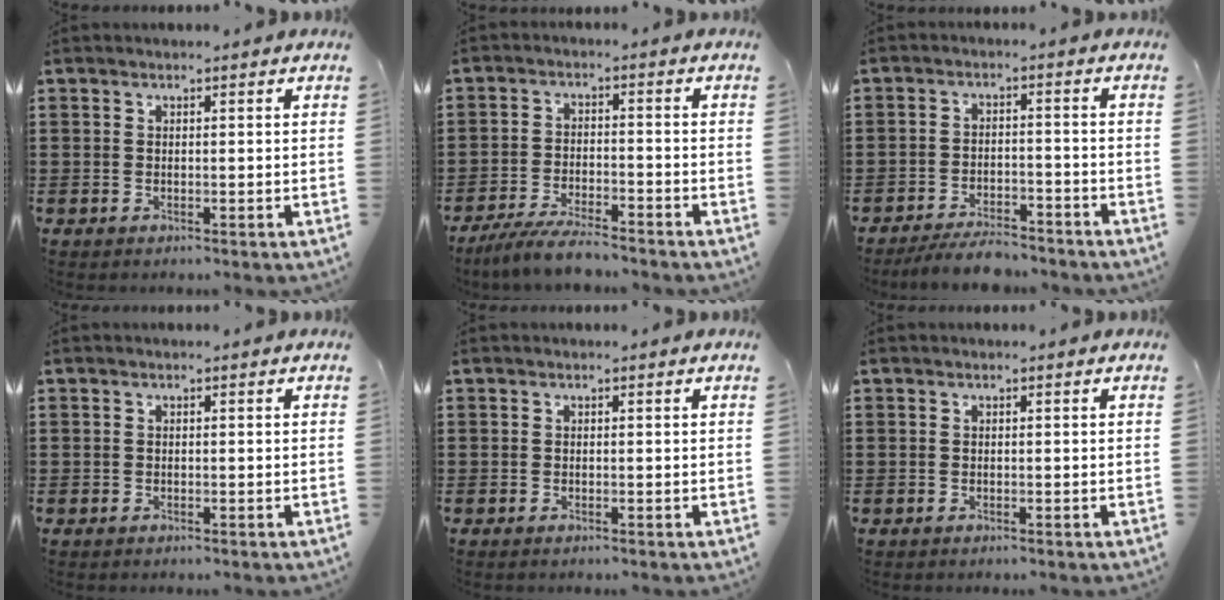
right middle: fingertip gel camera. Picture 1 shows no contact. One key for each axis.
{"total": 5.3, "fx": -4.9, "fy": 0.4, "fz": 2.0, "tx": -0.046, "ty": -0.008, "tz": -0.097}
{"total": 4.7, "fx": -4.4, "fy": 0.8, "fz": 1.5, "tx": -0.023, "ty": 0.004, "tz": -0.085}
{"total": 0.0}
{"total": 0.0}
{"total": 0.0}